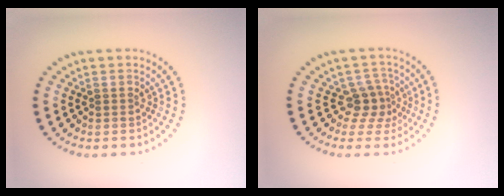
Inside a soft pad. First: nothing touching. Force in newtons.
{"total": 2.5, "press": 1.7, "slide": 1.9}